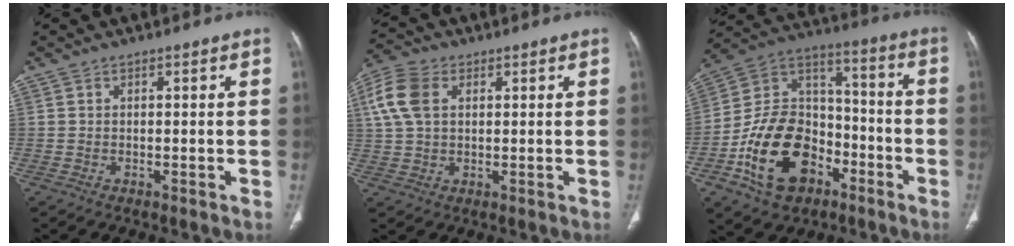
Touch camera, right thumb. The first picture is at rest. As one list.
[{"total": 8.9, "force": [2.4, 6.0, 6.2], "torque": [-0.140, 0.016, 0.044]}, {"total": 20.2, "force": [-8.7, 13.7, 12.1], "torque": [-0.176, 0.074, -0.152]}]